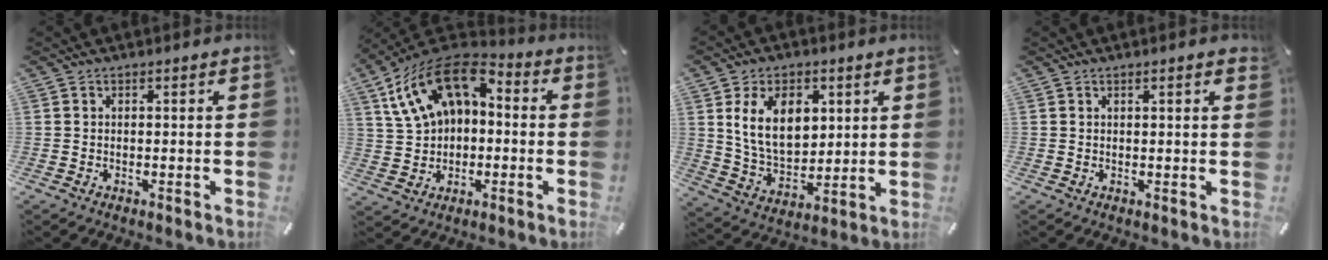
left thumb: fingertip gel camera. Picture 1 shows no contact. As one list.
[{"total": 15.5, "force": [5.4, 11.1, 9.4], "torque": [-0.176, -0.015, 0.100]}, {"total": 13.4, "force": [4.7, 9.1, 8.7], "torque": [-0.166, -0.006, 0.081]}, {"total": 1.3, "force": [0.6, 0.2, 1.2], "torque": [-0.015, -0.002, 0.008]}]